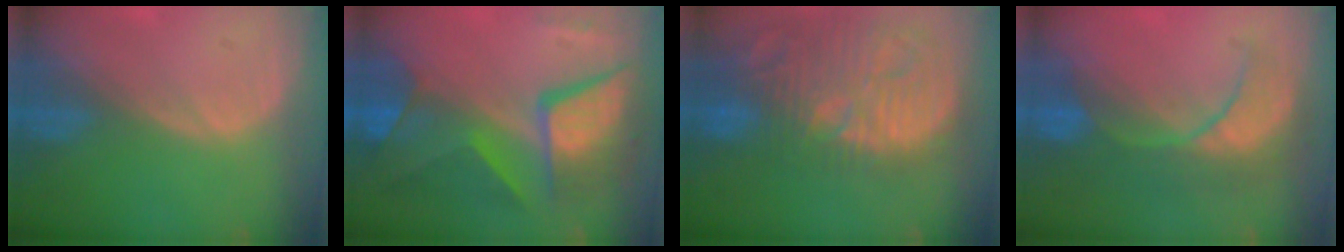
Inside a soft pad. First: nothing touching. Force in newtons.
{"total": 11.8, "press": 11.7, "slide": 1.3}
{"total": 15.2, "press": 13.2, "slide": 7.4}
{"total": 8.1, "press": 8.1, "slide": 0.8}